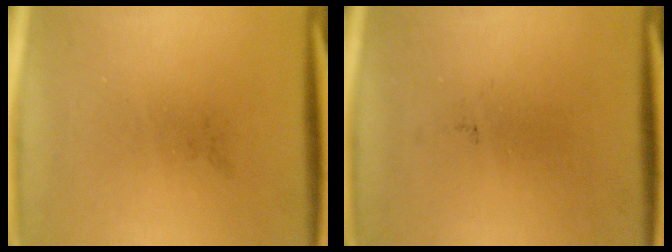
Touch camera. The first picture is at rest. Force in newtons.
{"total": 0.0}